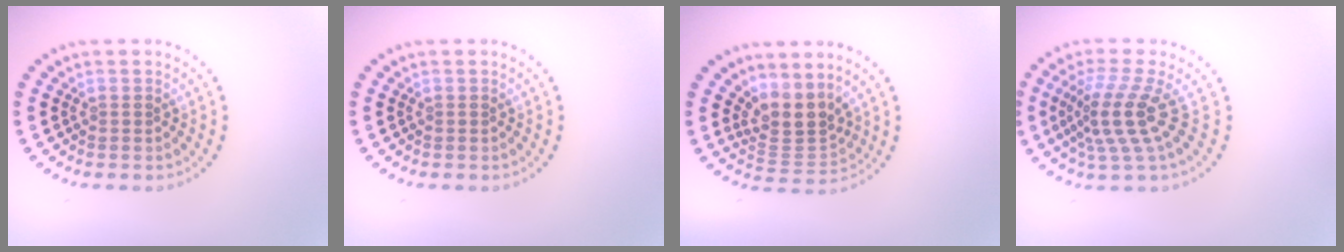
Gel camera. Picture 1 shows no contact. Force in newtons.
{"total": 0.0}
{"total": 3.6, "press": 2.7, "slide": 2.4}
{"total": 4.4, "press": 3.1, "slide": 3.2}